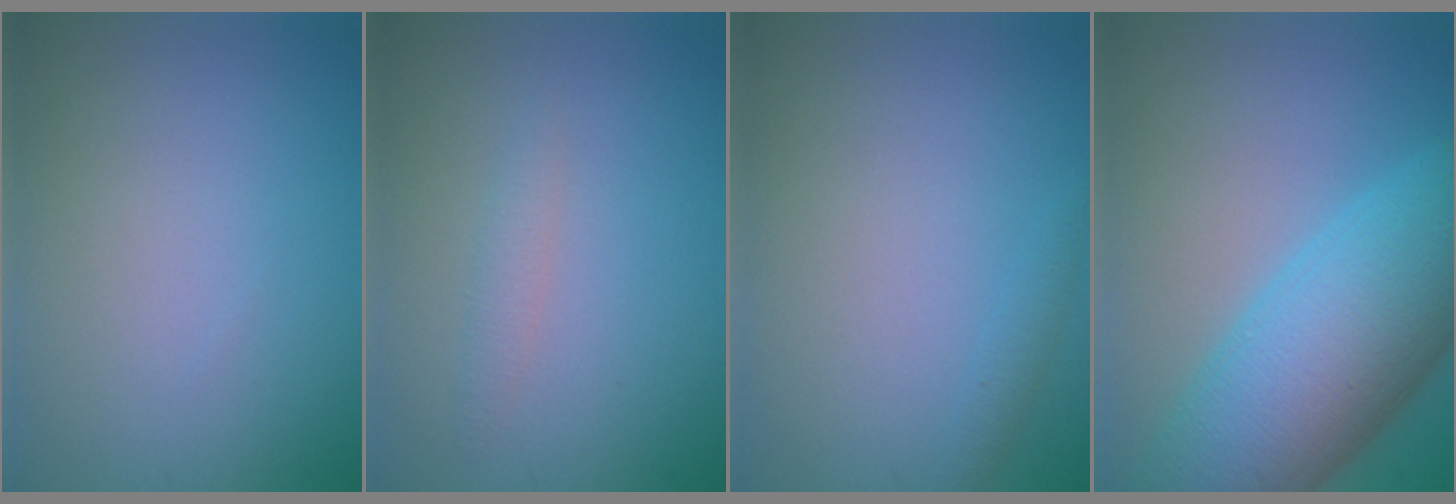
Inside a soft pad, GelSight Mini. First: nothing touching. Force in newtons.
{"total": 1.2, "press": 1.2, "slide": 0.0}
{"total": 0.8, "press": 0.8, "slide": 0.2}
{"total": 12.3, "press": 12.3, "slide": 0.5}